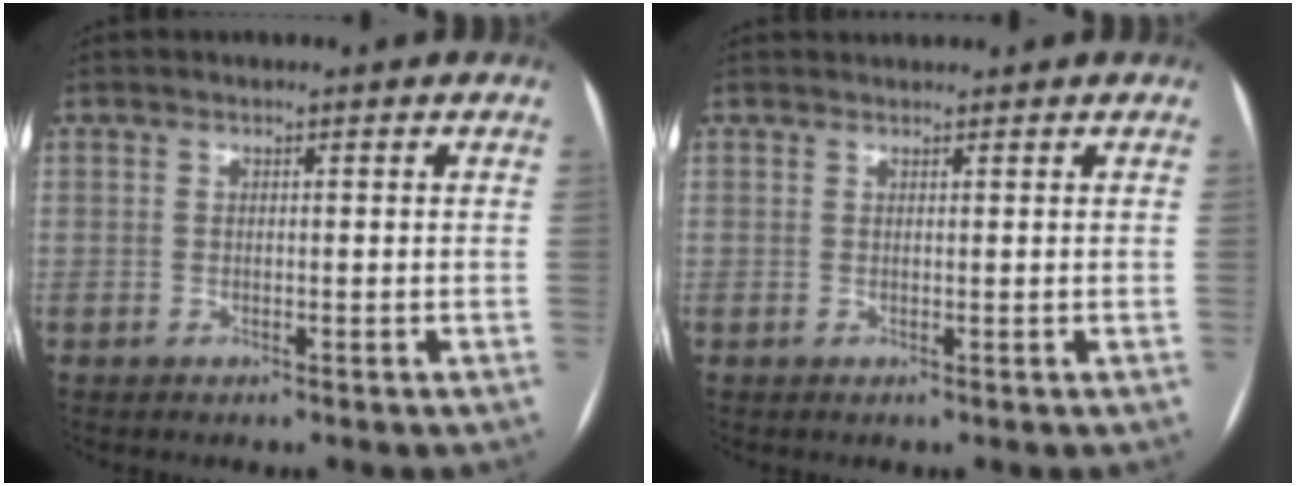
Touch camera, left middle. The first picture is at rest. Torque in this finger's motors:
{"motor_torque": [-0.39, -0.15, -0.20, -0.03]}